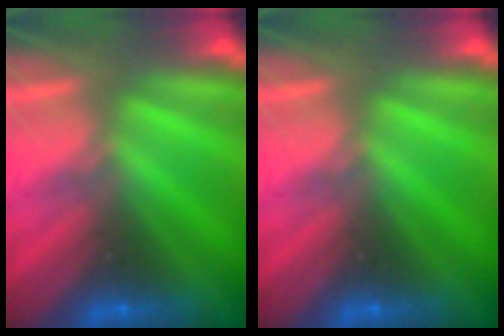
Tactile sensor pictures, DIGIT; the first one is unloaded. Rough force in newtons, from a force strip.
{"total": 0.0}